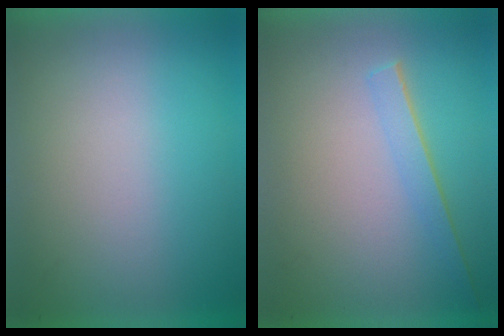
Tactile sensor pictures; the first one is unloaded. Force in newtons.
{"total": 1.4}